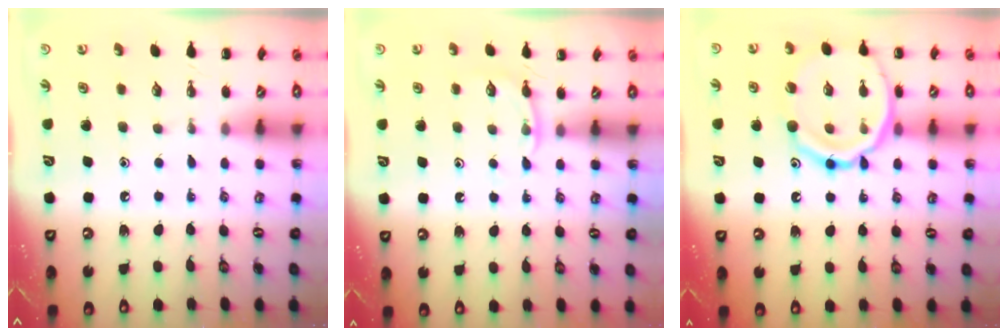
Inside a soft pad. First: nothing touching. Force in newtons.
{"total": 4.2, "press": 3.9, "slide": 1.4}
{"total": 17.8, "press": 17.7, "slide": 1.9}